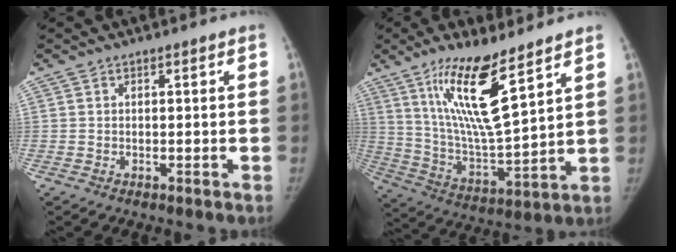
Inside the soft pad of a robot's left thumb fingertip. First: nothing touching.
{"total": 16.8, "force": [9.7, 3.4, 13.3], "torque": [-0.240, -0.060, 0.192]}